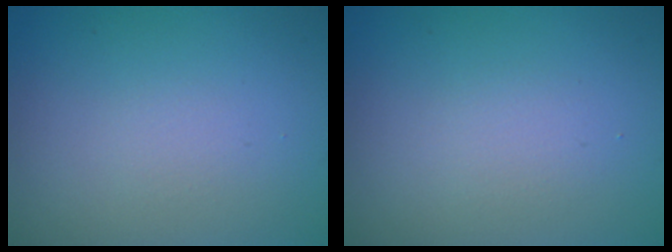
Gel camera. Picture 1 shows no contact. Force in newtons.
{"total": 1.4, "press": 1.4, "slide": 0.1}